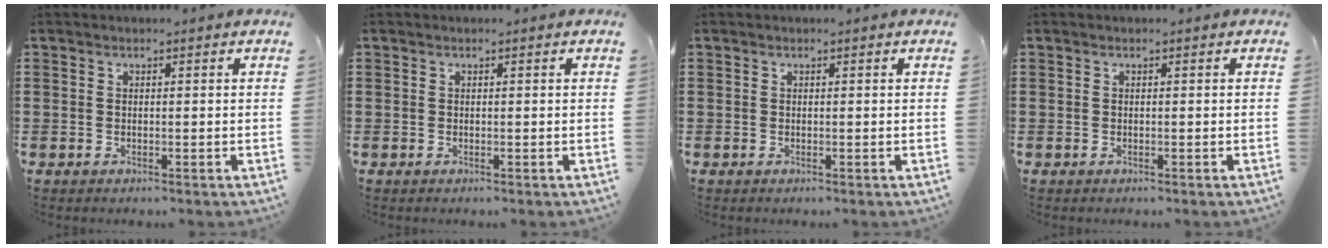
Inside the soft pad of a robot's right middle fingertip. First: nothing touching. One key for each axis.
{"total": 0.0}
{"total": 0.0}
{"total": 0.0}